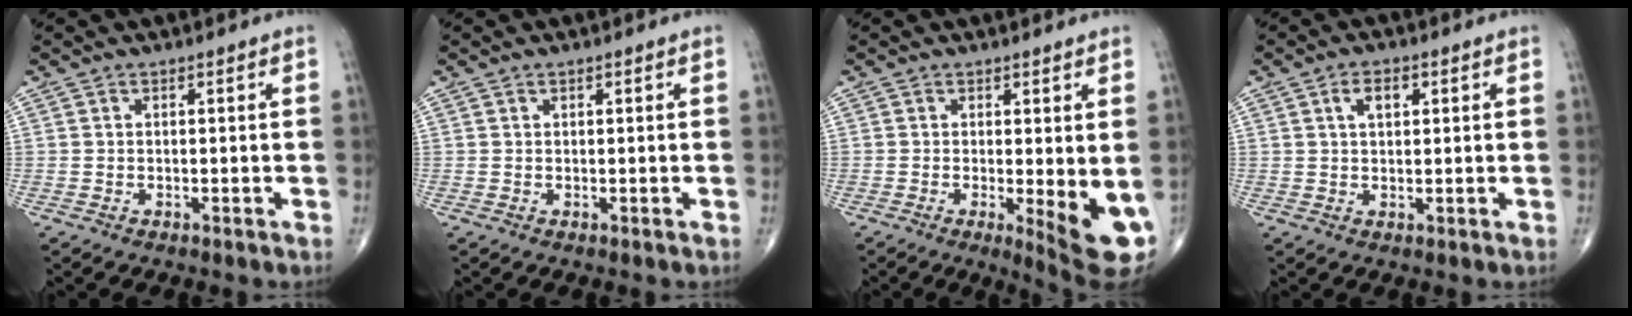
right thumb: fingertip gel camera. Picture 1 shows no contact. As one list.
[{"total": 0.0}, {"total": 8.2, "force": [-1.3, 2.0, 7.8], "torque": [-0.099, -0.019, -0.015]}, {"total": 3.8, "force": [1.4, 2.1, 2.8], "torque": [-0.042, 0.003, 0.024]}]